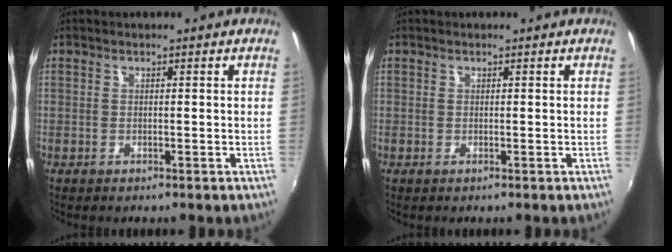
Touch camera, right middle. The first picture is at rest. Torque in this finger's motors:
{"motor_torque": [0.00, 0.00, 0.00, 0.00]}